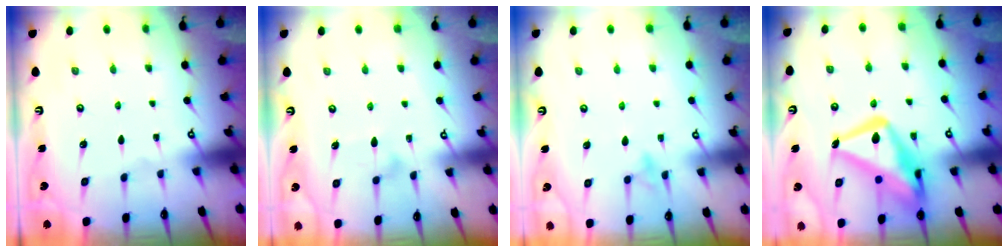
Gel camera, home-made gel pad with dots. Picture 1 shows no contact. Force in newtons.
{"total": 9.4, "press": 9.3, "slide": 0.5}
{"total": 9.2, "press": 9.1, "slide": 0.9}
{"total": 19.5, "press": 19.4, "slide": 1.8}